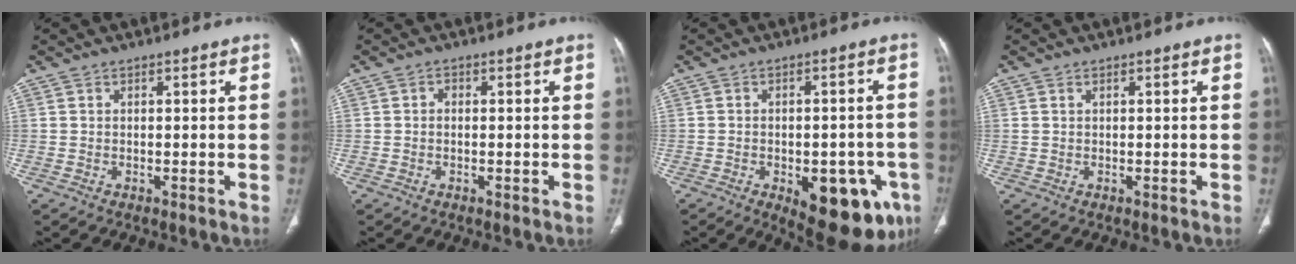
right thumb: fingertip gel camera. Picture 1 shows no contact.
{"total": 0.9, "force": [-0.1, 0.6, 0.6], "torque": [-0.008, 0.003, -0.005]}
{"total": 15.9, "force": [-6.6, 7.6, 12.3], "torque": [-0.109, 0.018, -0.068]}
{"total": 0.5, "force": [0.2, 0.3, 0.4], "torque": [-0.010, 0.010, 0.008]}